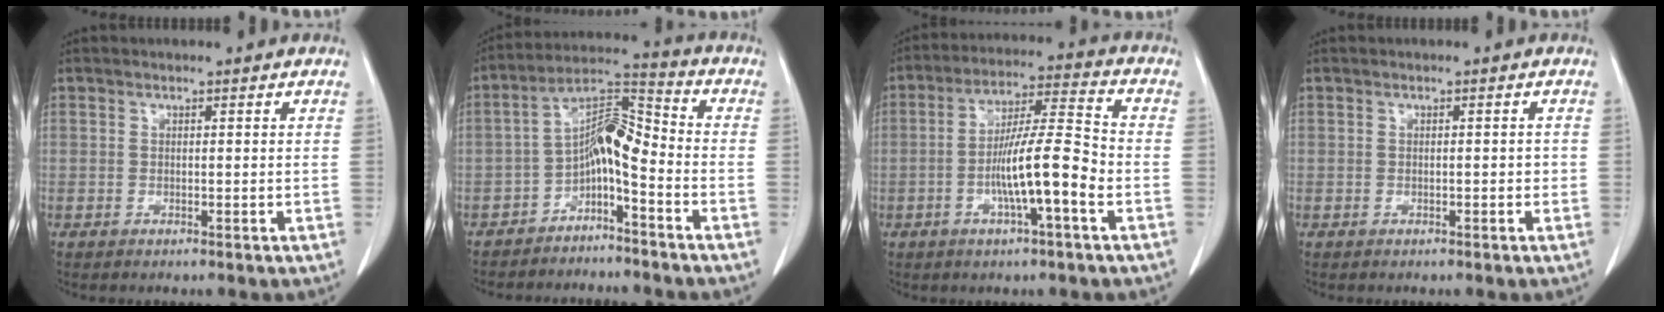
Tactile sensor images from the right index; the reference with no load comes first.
{"total": 8.1, "force": [-3.9, 2.1, 6.8], "torque": [-0.120, 0.032, -0.071]}
{"total": 11.2, "force": [-3.2, 0.4, 10.7], "torque": [-0.193, 0.008, -0.062]}
{"total": 1.0, "force": [-0.2, 0.4, 0.9], "torque": [-0.011, 0.002, -0.003]}